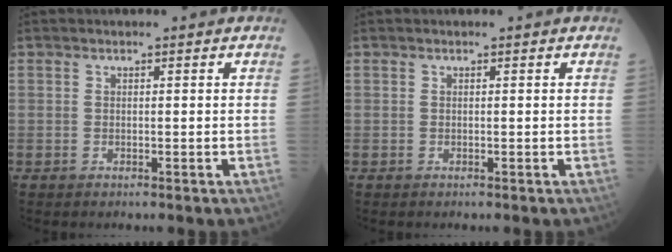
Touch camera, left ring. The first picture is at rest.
{"total": 0.0}